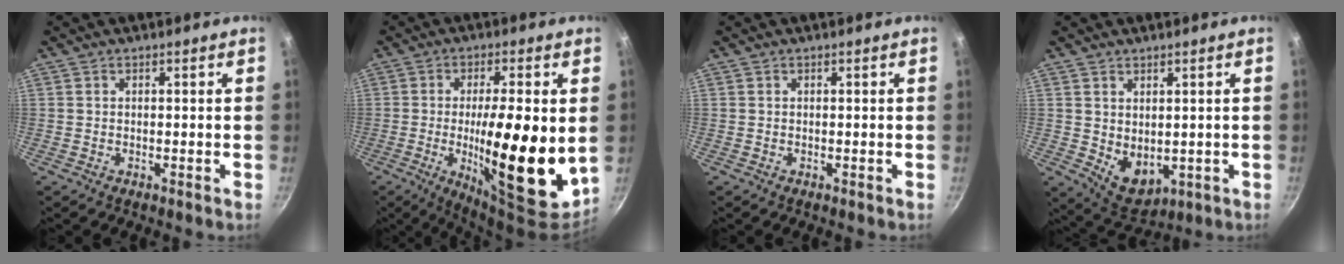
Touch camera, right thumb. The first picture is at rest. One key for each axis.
{"total": 19.0, "fx": -1.1, "fy": 5.0, "fz": 18.2, "tx": -0.273, "ty": -0.018, "tz": -0.017}
{"total": 0.0}
{"total": 6.7, "fx": 0.9, "fy": 4.5, "fz": 4.8, "tx": -0.058, "ty": -0.022, "tz": 0.036}